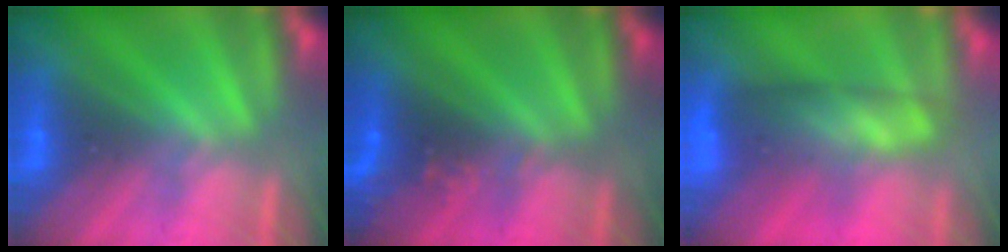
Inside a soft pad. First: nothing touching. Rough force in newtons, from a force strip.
{"total": 2.4}
{"total": 7.0}